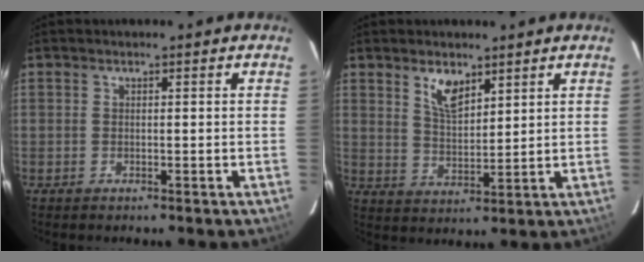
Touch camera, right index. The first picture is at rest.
{"total": 5.8, "force": [3.8, 2.5, 3.7], "torque": [-0.064, 0.000, 0.074]}